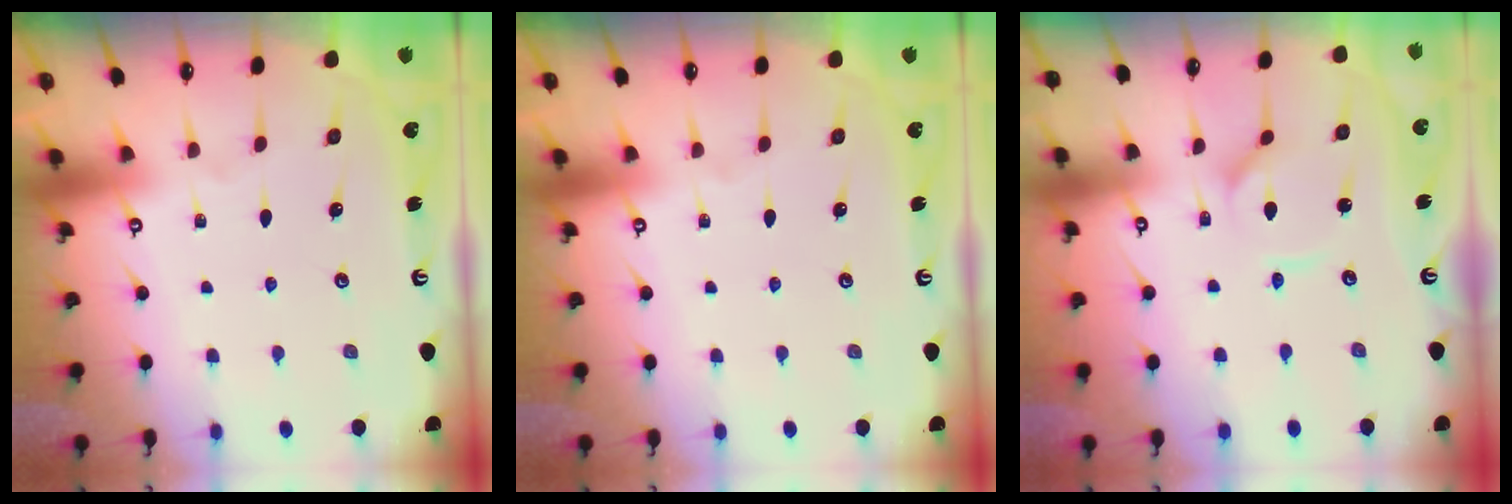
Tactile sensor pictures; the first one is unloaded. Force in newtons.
{"total": 0.0}
{"total": 3.2, "press": 3.2, "slide": 0.4}